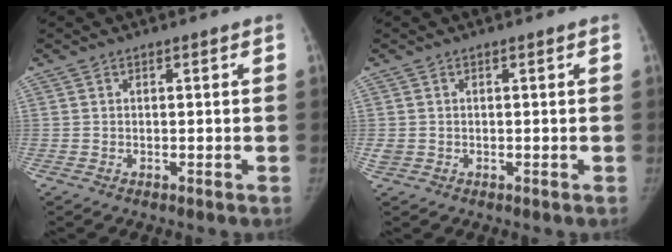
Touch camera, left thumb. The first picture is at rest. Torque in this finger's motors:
{"motor_torque": [0.19, 0.95, 0.17, -0.56, -0.01]}